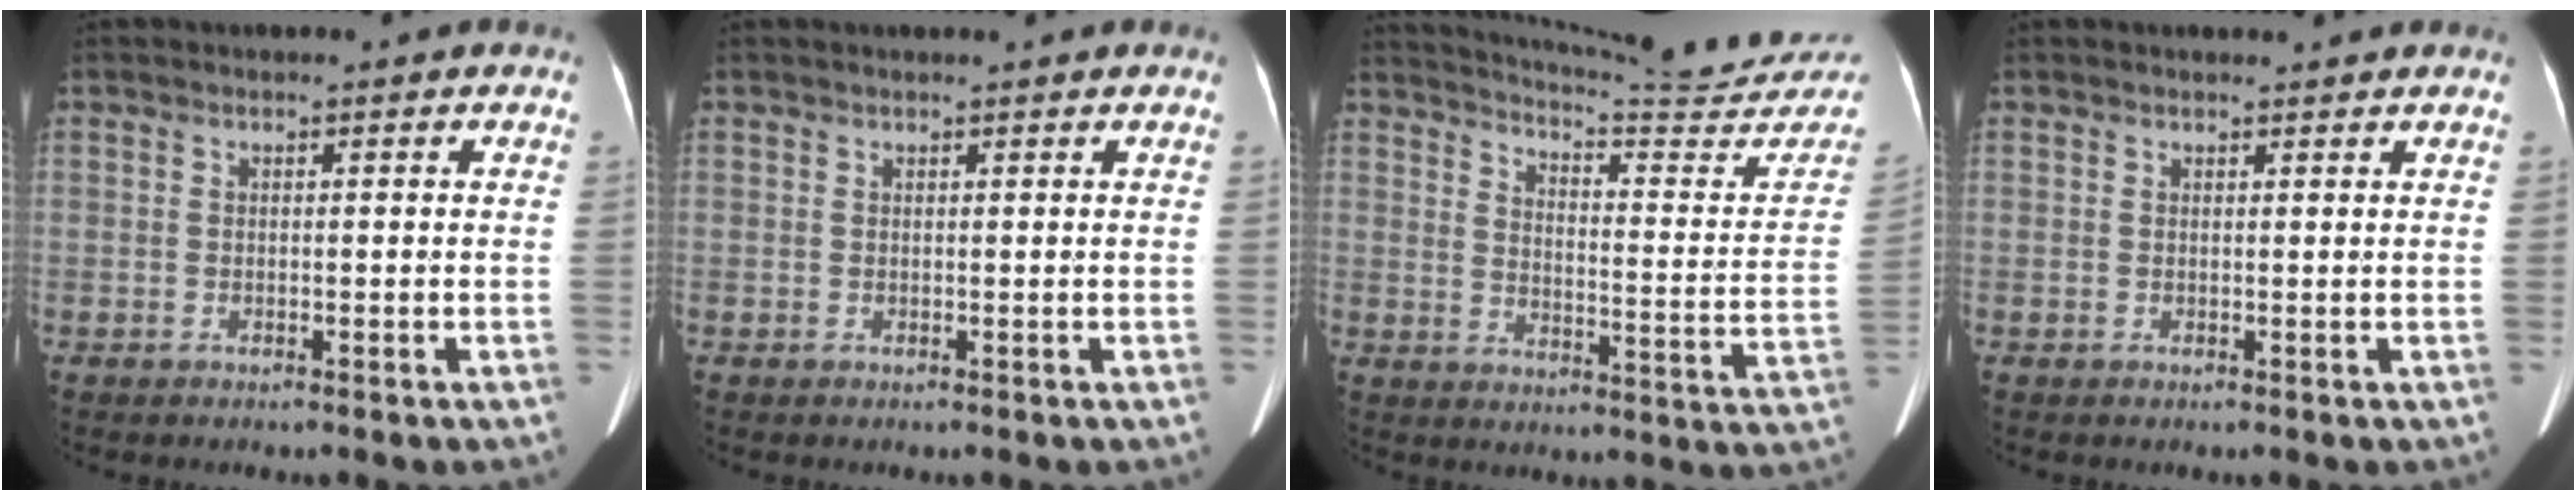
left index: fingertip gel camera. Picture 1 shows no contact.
{"total": 1.9, "force": [1.8, -0.1, 0.7], "torque": [-0.010, 0.016, 0.023]}
{"total": 23.6, "force": [22.8, -0.5, 6.3], "torque": [-0.105, -0.123, 0.277]}
{"total": 2.4, "force": [2.3, 0.3, 0.5], "torque": [-0.011, 0.008, 0.026]}